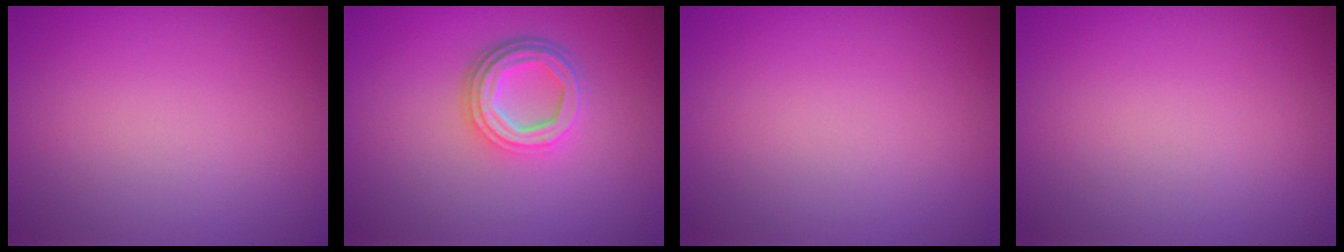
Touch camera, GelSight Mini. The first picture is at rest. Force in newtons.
{"total": 4.3, "press": 3.3, "slide": 2.8}
{"total": 0.0}
{"total": 0.0}